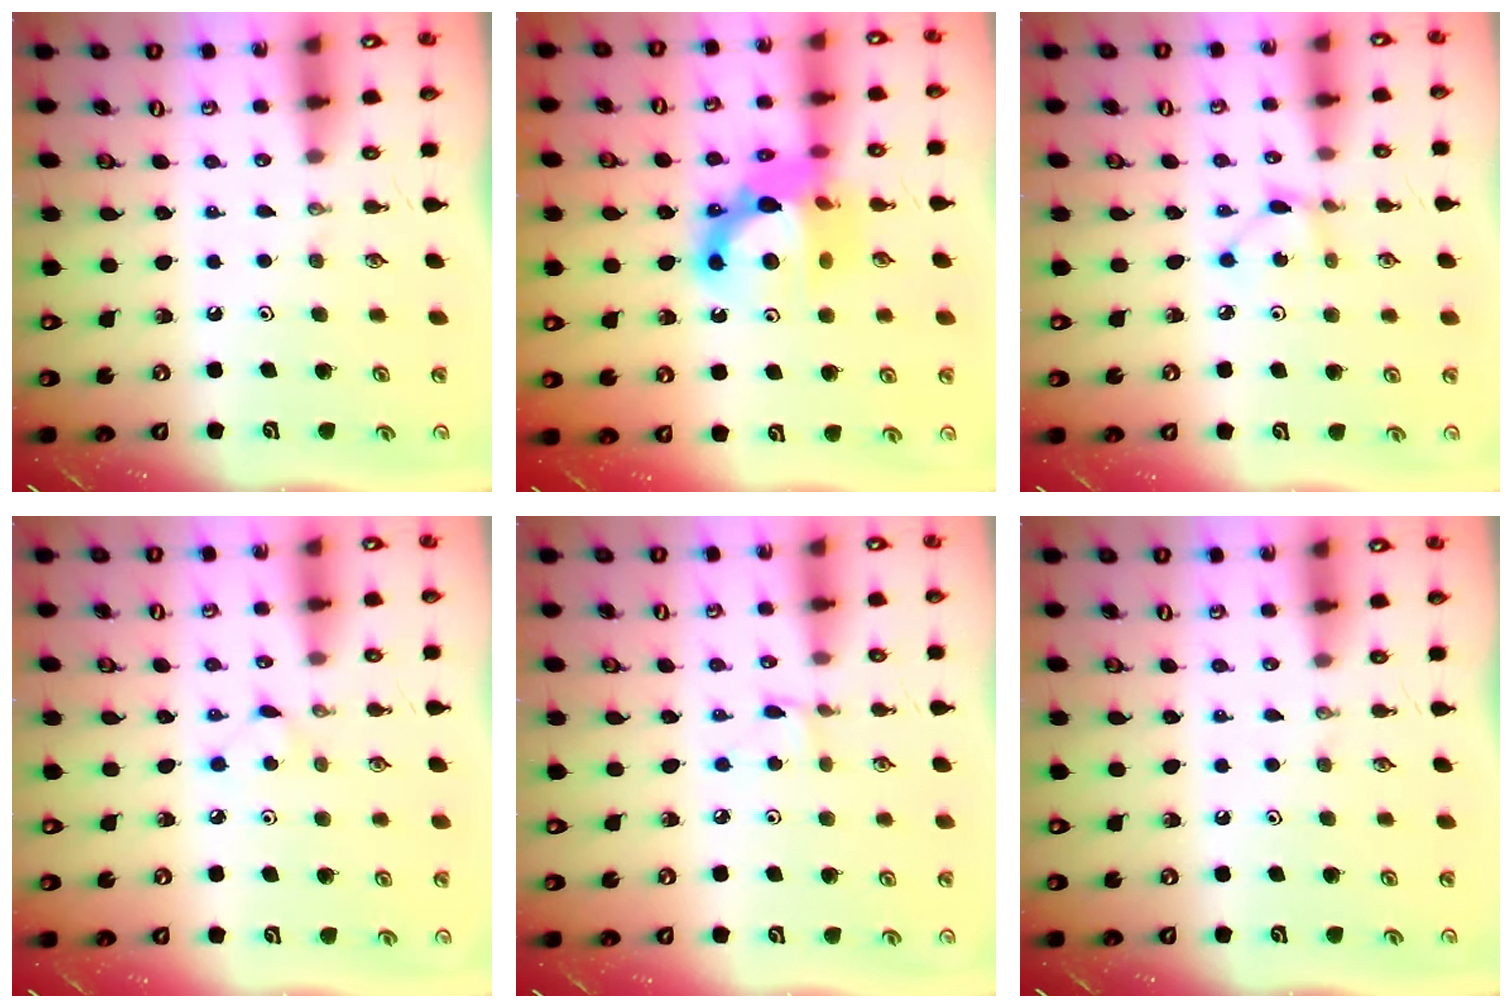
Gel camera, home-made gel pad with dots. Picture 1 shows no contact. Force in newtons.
{"total": 14.7, "press": 14.6, "slide": 1.6}
{"total": 2.1, "press": 2.1, "slide": 0.2}
{"total": 2.8, "press": 2.8, "slide": 0.4}
{"total": 1.2, "press": 1.2, "slide": 0.1}
{"total": 0.0}